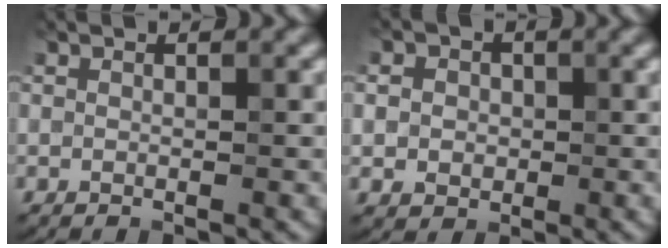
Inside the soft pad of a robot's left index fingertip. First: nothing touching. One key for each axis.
{"total": 3.3, "fx": 0.4, "fy": 3.0, "fz": 1.4, "tx": -0.013, "ty": 0.012, "tz": -0.008}